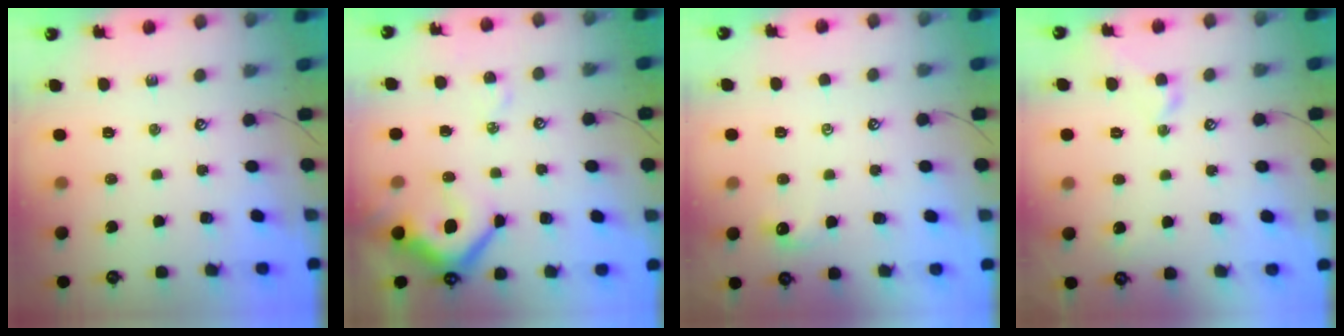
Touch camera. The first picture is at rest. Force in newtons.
{"total": 9.2, "press": 9.0, "slide": 1.5}
{"total": 0.9, "press": 0.8, "slide": 0.4}
{"total": 1.0, "press": 0.7, "slide": 0.7}